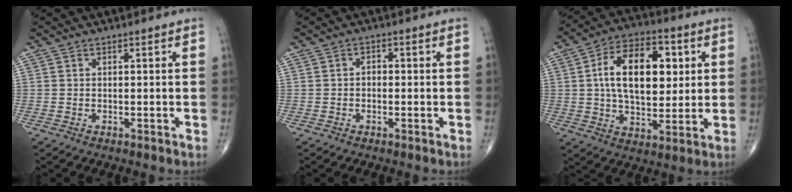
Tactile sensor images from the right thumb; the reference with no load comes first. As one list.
[{"total": 1.5, "force": [-0.2, 1.1, 1.1], "torque": [-0.009, 0.007, -0.007]}, {"total": 17.7, "force": [3.3, 10.1, 14.2], "torque": [-0.203, 0.004, 0.053]}]